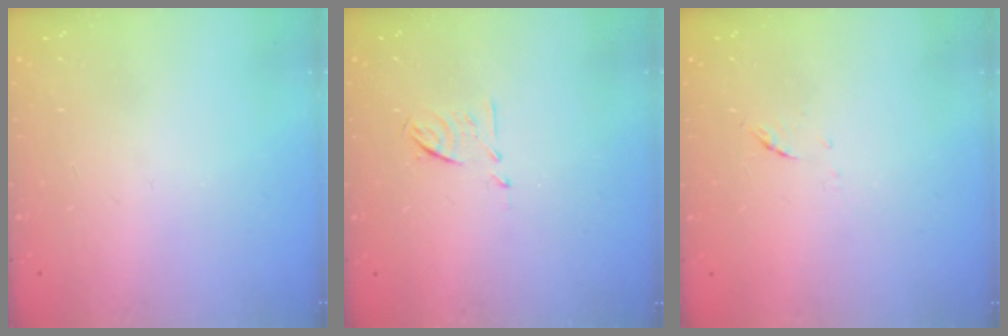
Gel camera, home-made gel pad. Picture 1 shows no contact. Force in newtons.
{"total": 6.6, "press": 6.5, "slide": 1.1}
{"total": 4.8, "press": 4.7, "slide": 1.0}